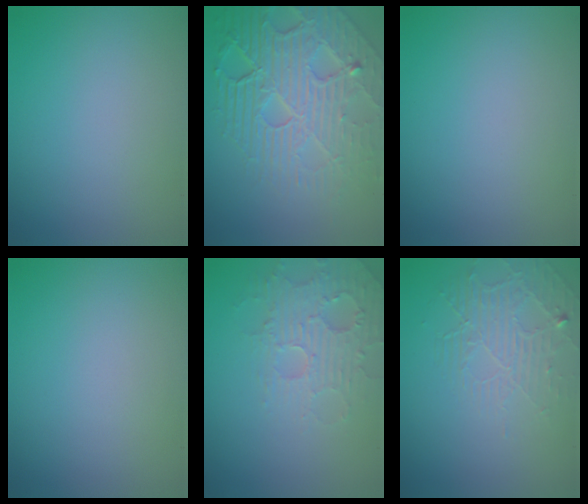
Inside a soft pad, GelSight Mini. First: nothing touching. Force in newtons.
{"total": 8.6, "press": 5.8, "slide": 6.4}
{"total": 0.0}
{"total": 0.0}
{"total": 3.7, "press": 3.6, "slide": 0.7}
{"total": 2.2, "press": 1.4, "slide": 1.7}